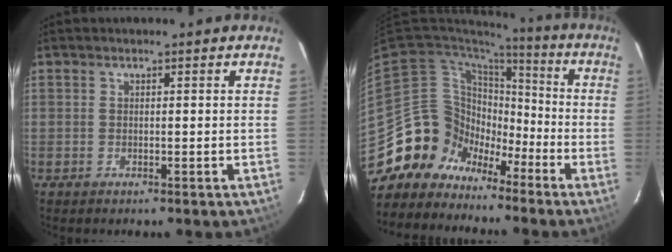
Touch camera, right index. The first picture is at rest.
{"total": 12.9, "force": [-8.8, 9.3, 1.7], "torque": [-0.052, 0.039, -0.161]}